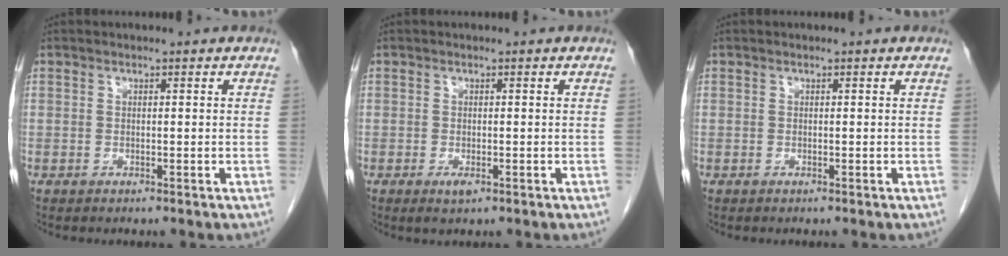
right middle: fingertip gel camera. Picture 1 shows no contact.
{"total": 1.6, "force": [-0.8, 0.5, 1.3], "torque": [-0.021, -0.002, -0.009]}
{"total": 0.0}